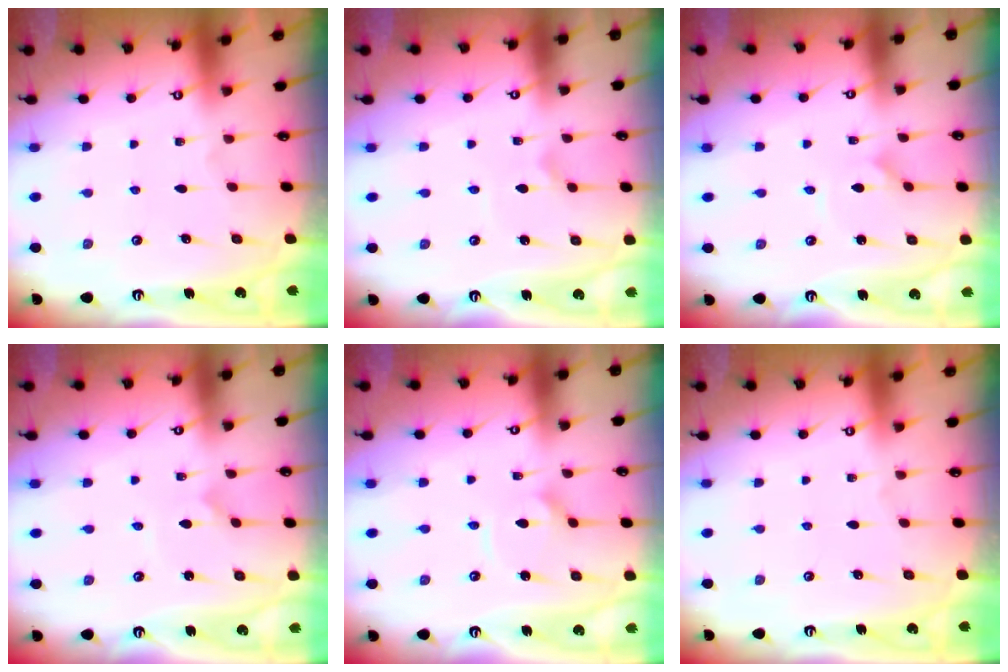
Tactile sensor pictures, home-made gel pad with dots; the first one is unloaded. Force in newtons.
{"total": 1.7, "press": 1.6, "slide": 0.1}
{"total": 1.5, "press": 1.5, "slide": 0.1}
{"total": 0.9, "press": 0.9, "slide": 0.1}
{"total": 3.8, "press": 3.7, "slide": 0.4}
{"total": 0.0}